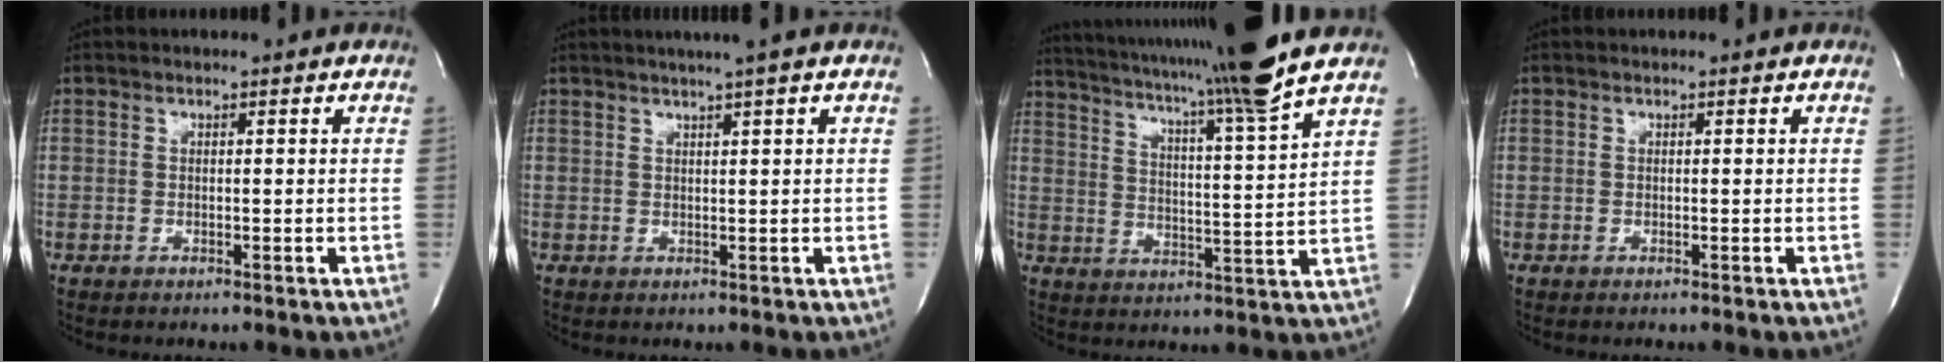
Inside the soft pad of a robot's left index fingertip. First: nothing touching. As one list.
[{"total": 3.6, "force": [2.6, -0.9, 2.3], "torque": [-0.036, 0.007, 0.042]}, {"total": 18.3, "force": [15.2, -2.0, 10.0], "torque": [-0.174, -0.036, 0.214]}, {"total": 0.0}]